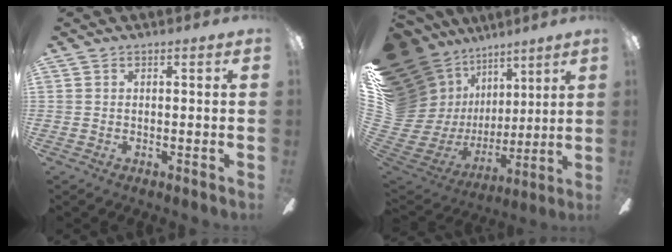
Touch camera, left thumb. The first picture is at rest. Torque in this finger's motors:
{"motor_torque": [3.40, 1.61, 1.64, -1.14, 0.45]}